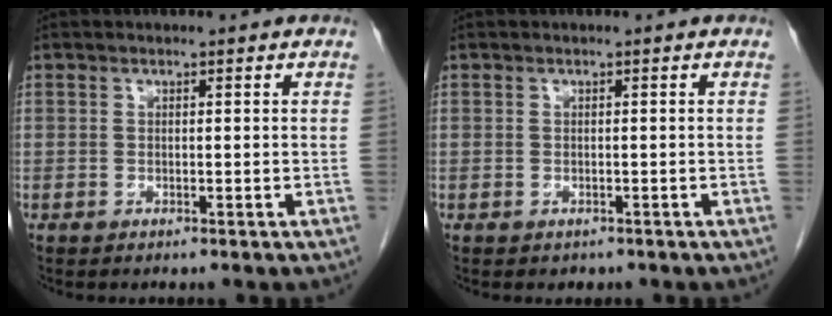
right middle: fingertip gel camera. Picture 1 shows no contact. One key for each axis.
{"total": 0.8, "fx": -0.5, "fy": 0.6, "fz": 0.1, "tx": -0.005, "ty": 0.002, "tz": -0.003}